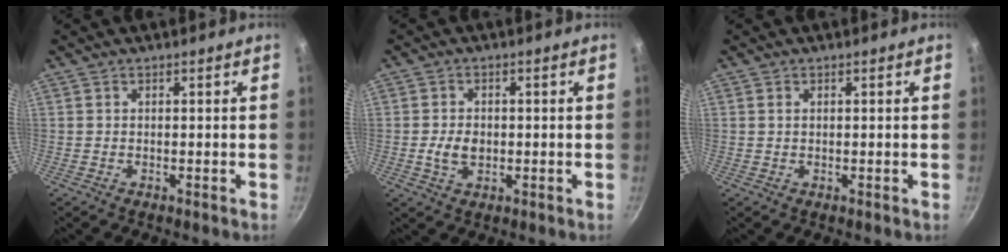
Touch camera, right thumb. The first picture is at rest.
{"total": 4.2, "force": [-0.5, 2.9, 3.0], "torque": [-0.047, 0.003, -0.008]}
{"total": 0.7, "force": [0.3, 0.5, 0.4], "torque": [-0.008, 0.001, 0.005]}